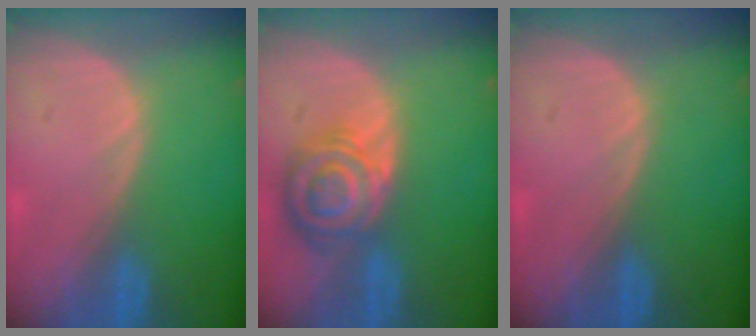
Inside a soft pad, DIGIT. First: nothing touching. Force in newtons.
{"total": 8.2, "press": 7.2, "slide": 4.0}
{"total": 0.0}